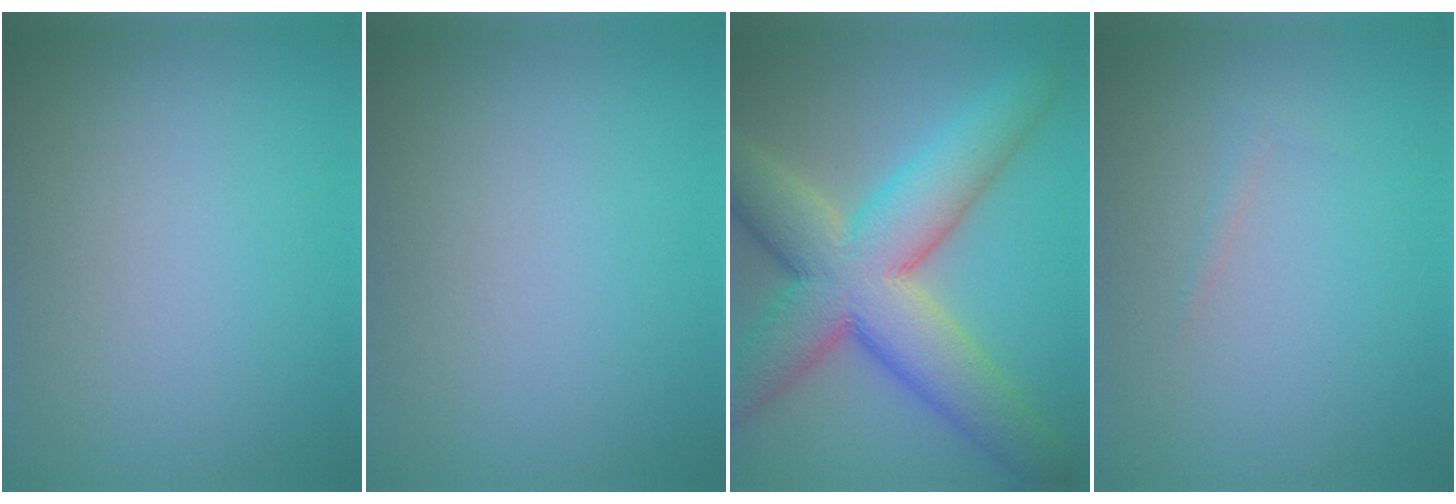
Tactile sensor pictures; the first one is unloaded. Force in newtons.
{"total": 0.0}
{"total": 12.1, "press": 12.1, "slide": 0.8}
{"total": 0.6, "press": 0.5, "slide": 0.1}